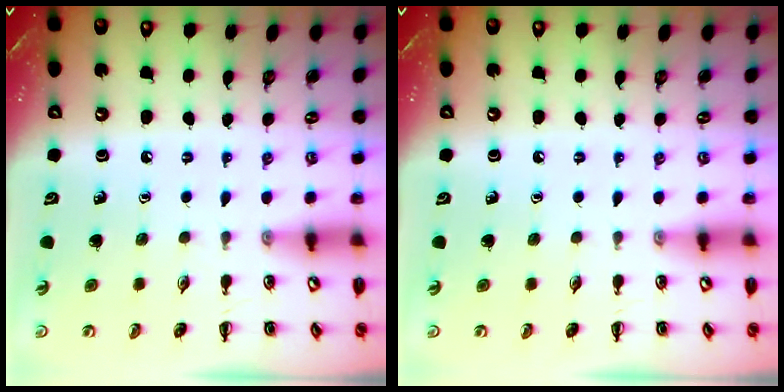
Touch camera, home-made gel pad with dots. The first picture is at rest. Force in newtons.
{"total": 0.0}